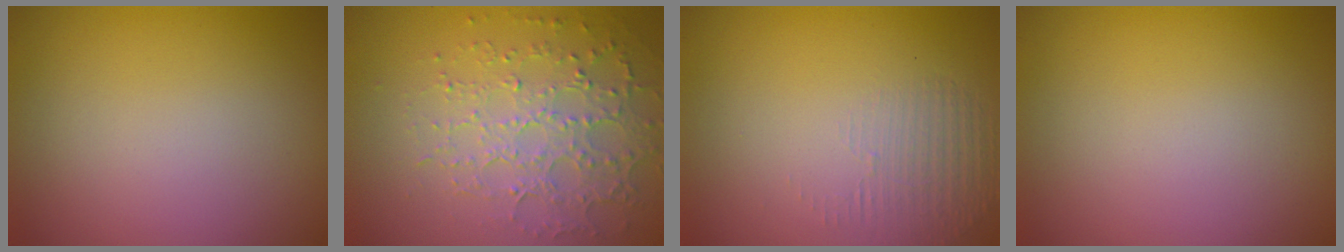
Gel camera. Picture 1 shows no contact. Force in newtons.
{"total": 4.8, "press": 3.5, "slide": 3.4}
{"total": 1.4, "press": 0.1, "slide": 1.4}
{"total": 0.0}